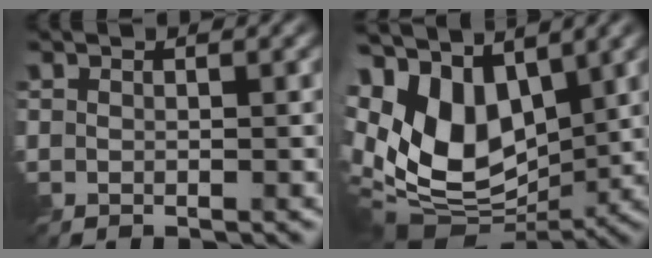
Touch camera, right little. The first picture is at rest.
{"total": 12.9, "force": [1.4, 8.2, 9.9], "torque": [-0.231, -0.001, 0.023]}